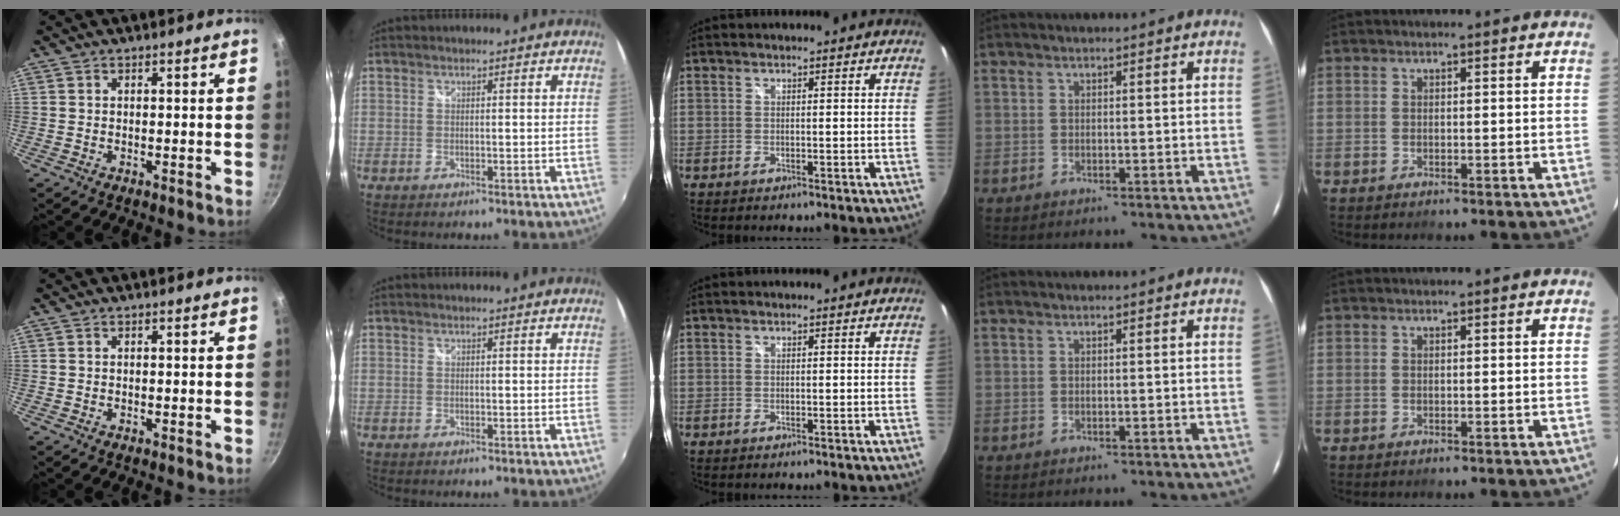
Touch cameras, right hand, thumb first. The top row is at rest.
{}